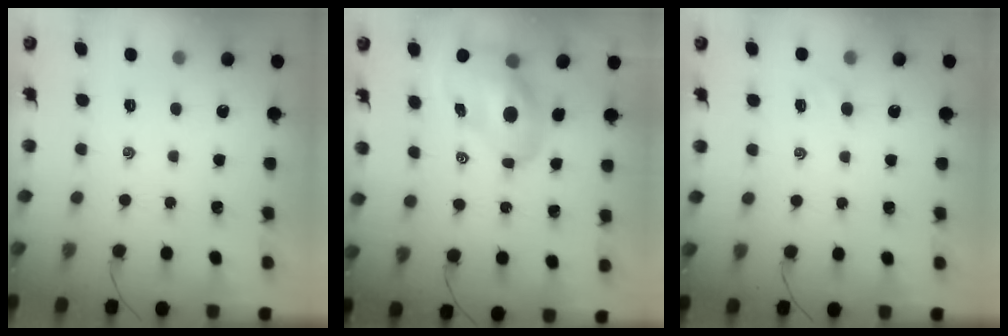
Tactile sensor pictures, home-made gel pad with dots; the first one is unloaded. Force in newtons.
{"total": 10.6, "press": 10.2, "slide": 3.0}
{"total": 2.4, "press": 2.3, "slide": 0.7}